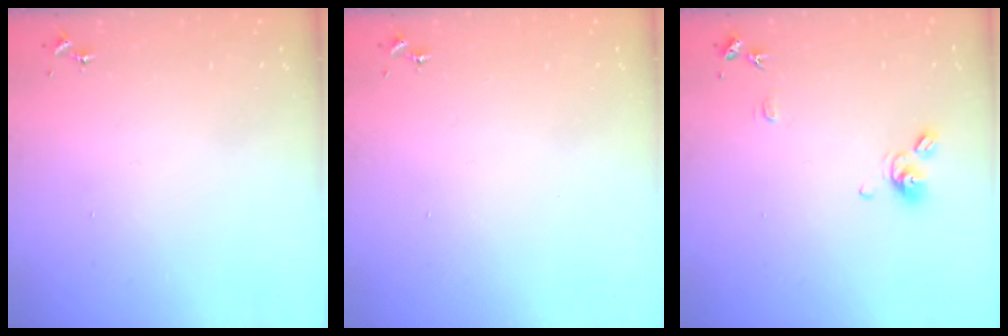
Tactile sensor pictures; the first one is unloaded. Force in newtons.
{"total": 0.0}
{"total": 9.4, "press": 9.4, "slide": 0.9}